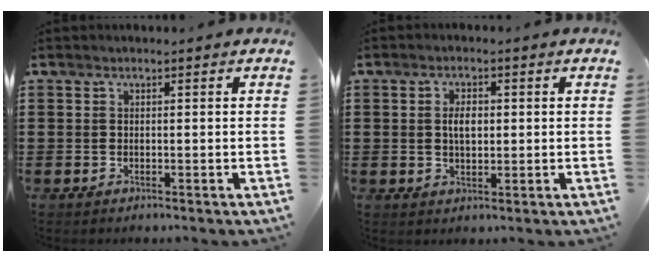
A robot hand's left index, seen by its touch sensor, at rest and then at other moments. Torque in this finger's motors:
{"motor_torque": [2.14, 0.00, 0.41, 0.10]}